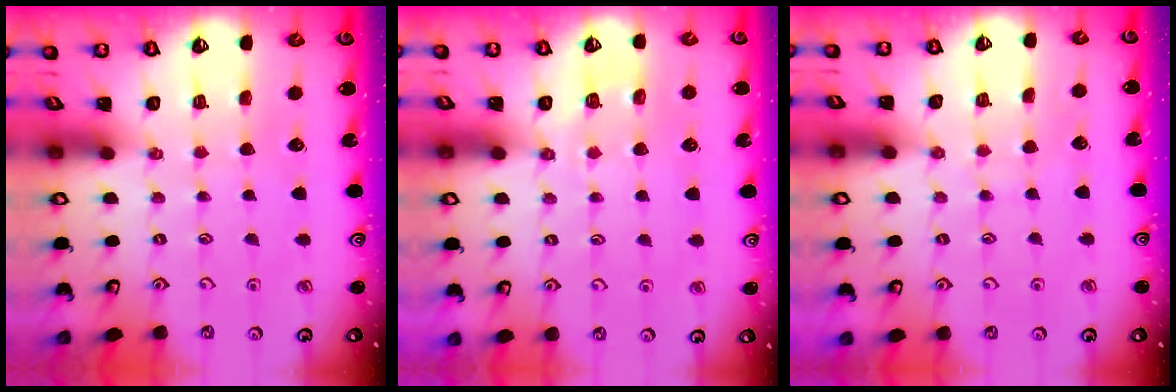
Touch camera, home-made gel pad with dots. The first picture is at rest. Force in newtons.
{"total": 3.0, "press": 2.6, "slide": 1.5}
{"total": 4.5, "press": 4.5, "slide": 0.4}